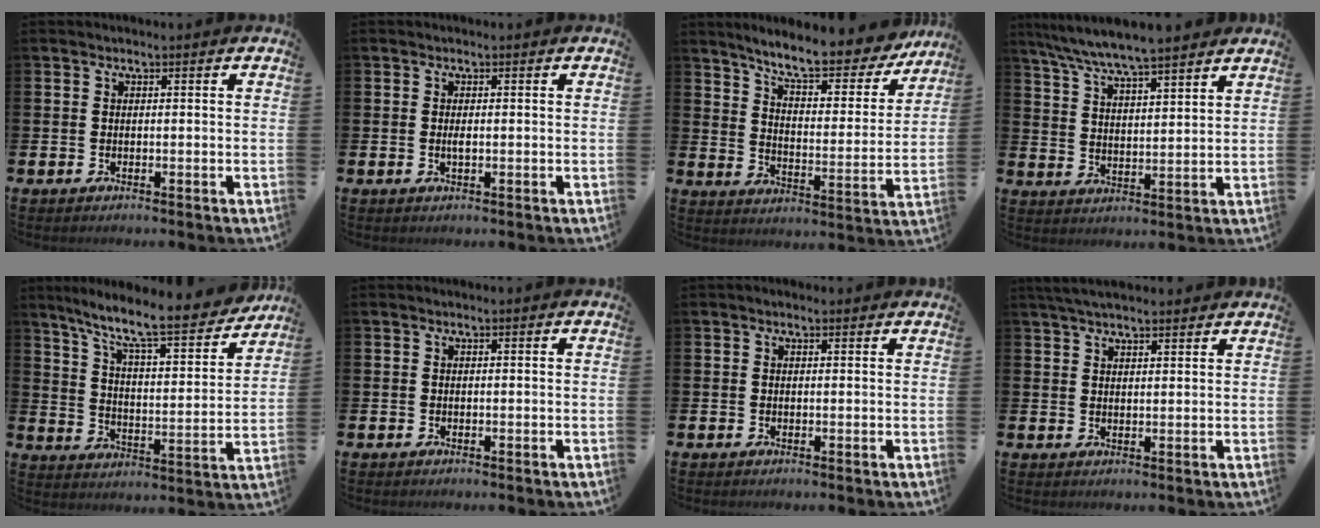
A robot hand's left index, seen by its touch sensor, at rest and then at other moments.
{"total": 0.9, "force": [0.0, 0.3, 0.9], "torque": [-0.019, 0.001, -0.001]}
{"total": 8.7, "force": [7.9, 1.4, 3.5], "torque": [-0.089, -0.059, 0.130]}
{"total": 7.4, "force": [7.1, 0.2, 2.1], "torque": [-0.070, -0.037, 0.128]}
{"total": 10.4, "force": [9.0, 1.3, 4.9], "torque": [-0.121, -0.063, 0.147]}
{"total": 0.0}
{"total": 0.5, "force": [0.4, 0.2, 0.3], "torque": [0.004, 0.000, 0.004]}
{"total": 3.8, "force": [3.5, 0.7, 1.3], "torque": [-0.031, -0.005, 0.064]}